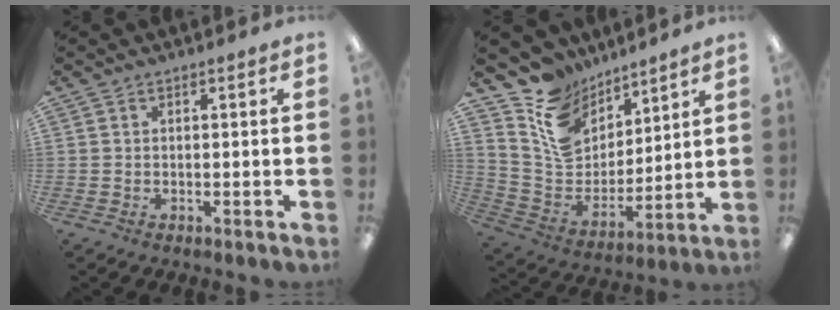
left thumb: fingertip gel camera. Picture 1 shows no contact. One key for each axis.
{"total": 14.1, "fx": 9.6, "fy": 9.3, "fz": 4.6, "tx": -0.109, "ty": -0.068, "tz": 0.189}